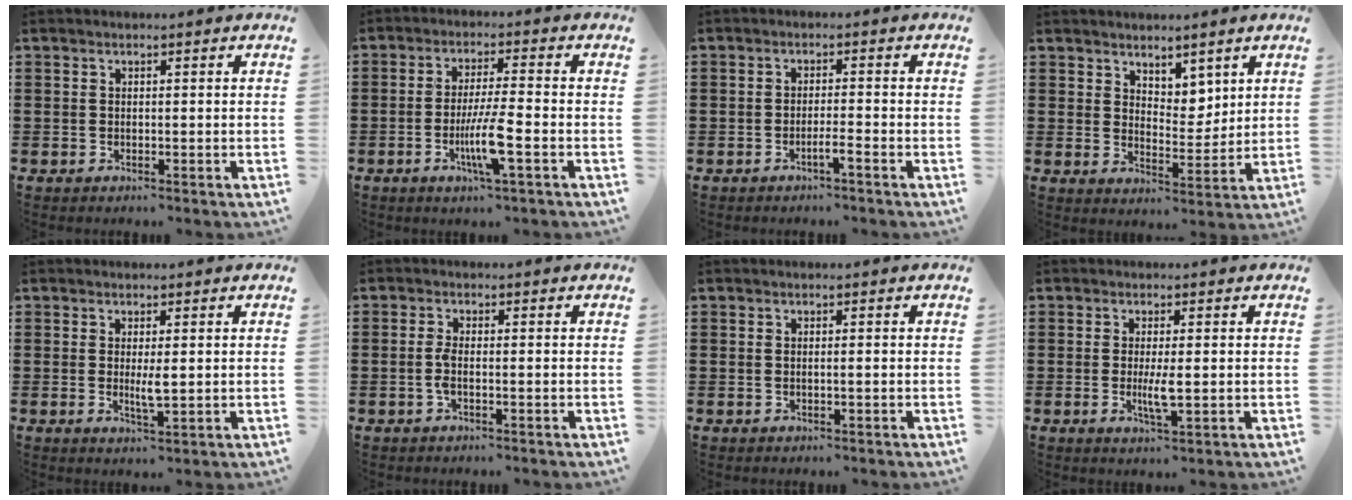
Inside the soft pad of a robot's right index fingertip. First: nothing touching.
{"total": 7.3, "force": [-2.4, 0.4, 6.8], "torque": [-0.133, -0.018, -0.046]}
{"total": 1.9, "force": [-1.3, 0.0, 1.4], "torque": [-0.024, -0.002, -0.023]}
{"total": 4.8, "force": [3.8, 2.7, 1.1], "torque": [-0.026, -0.007, 0.070]}
{"total": 2.9, "force": [0.1, 0.5, 2.8], "torque": [-0.052, -0.004, 0.002]}
{"total": 2.4, "force": [-0.7, 0.4, 2.3], "torque": [-0.065, -0.009, -0.020]}
{"total": 0.7, "force": [-0.1, -0.1, 0.7], "torque": [-0.013, -0.006, -0.001]}
{"total": 3.6, "force": [-0.3, 0.5, 3.5], "torque": [-0.069, -0.006, -0.008]}